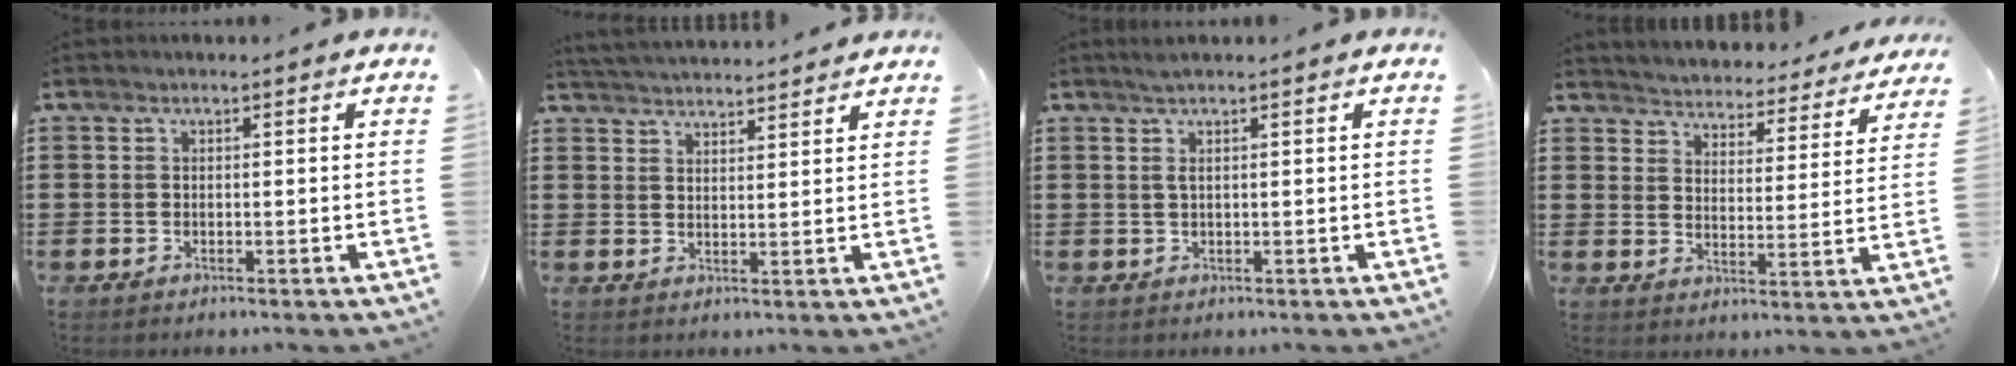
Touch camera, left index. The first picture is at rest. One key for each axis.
{"total": 3.2, "fx": 3.2, "fy": -0.1, "fz": -0.1, "tx": -0.011, "ty": -0.013, "tz": 0.058}
{"total": 1.7, "fx": 0.7, "fy": 0.0, "fz": 1.6, "tx": -0.032, "ty": -0.001, "tz": 0.012}
{"total": 4.0, "fx": 3.9, "fy": -0.3, "fz": -0.6, "tx": -0.014, "ty": -0.039, "tz": 0.063}